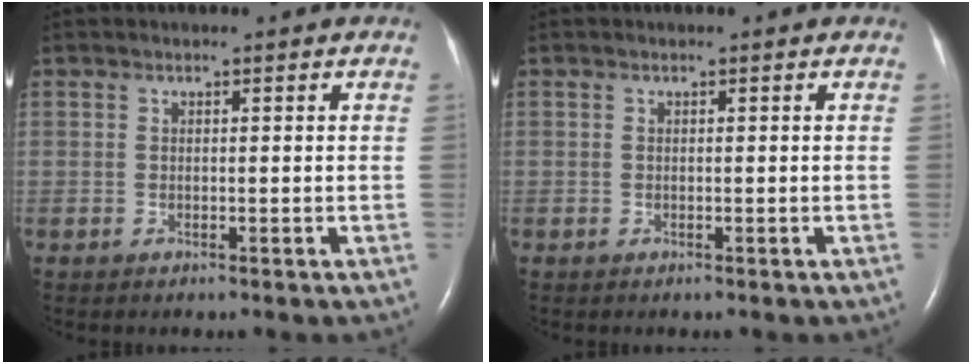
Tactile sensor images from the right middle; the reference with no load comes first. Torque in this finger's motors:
{"motor_torque": [-0.07, 0.07, -0.21, -0.09]}